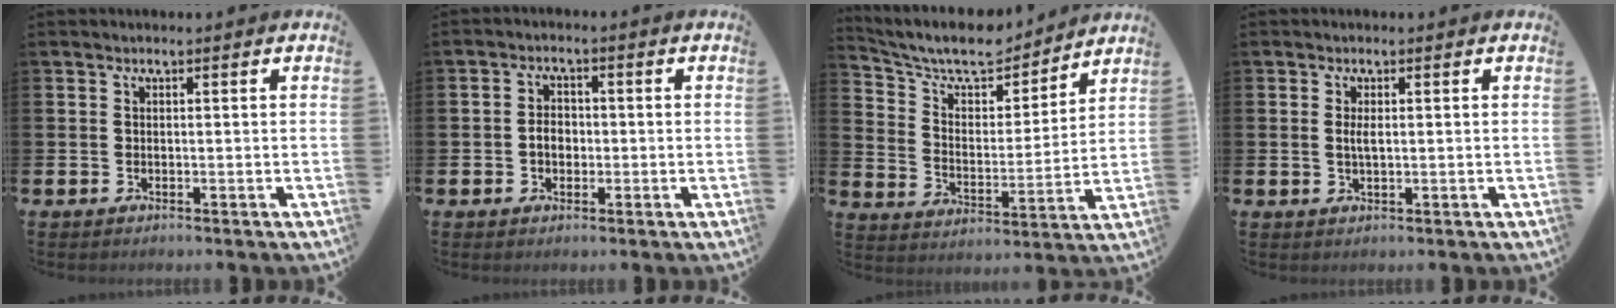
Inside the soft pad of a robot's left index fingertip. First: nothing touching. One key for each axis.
{"total": 2.7, "fx": -0.5, "fy": 2.0, "fz": 1.8, "tx": -0.026, "ty": 0.003, "tz": -0.013}
{"total": 9.8, "fx": 8.7, "fy": 3.1, "fz": 3.2, "tx": -0.096, "ty": -0.058, "tz": 0.151}
{"total": 1.7, "fx": 0.3, "fy": 0.6, "fz": 1.6, "tx": -0.030, "ty": 0.004, "tz": 0.003}